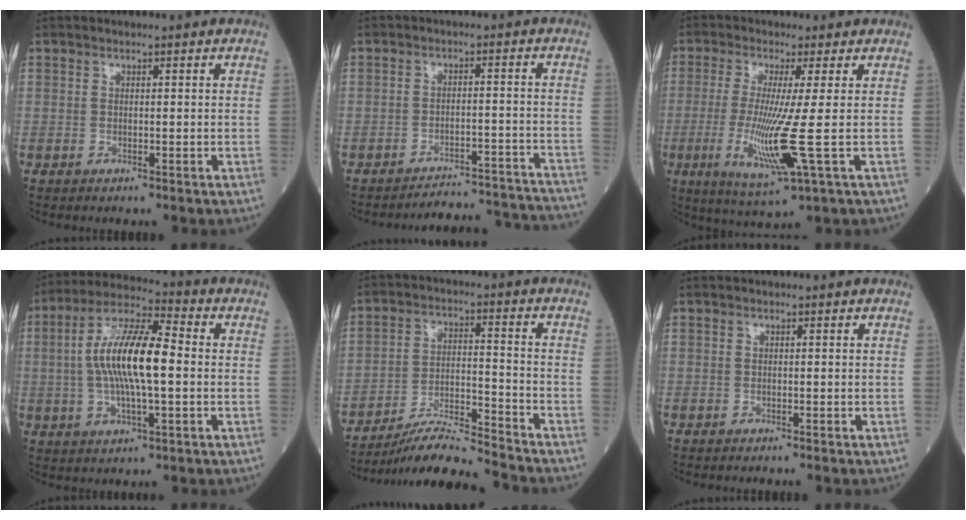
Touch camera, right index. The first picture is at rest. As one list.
[{"total": 13.6, "force": [-13.6, 0.6, 0.4], "torque": [0.021, 0.027, -0.166]}, {"total": 10.2, "force": [-1.7, -1.0, 10.0], "torque": [-0.211, -0.035, -0.032]}, {"total": 13.3, "force": [0.0, 3.1, 13.0], "torque": [-0.253, 0.016, -0.003]}, {"total": 10.2, "force": [-9.7, -1.3, 2.7], "torque": [-0.045, 0.001, -0.175]}, {"total": 0.0}]